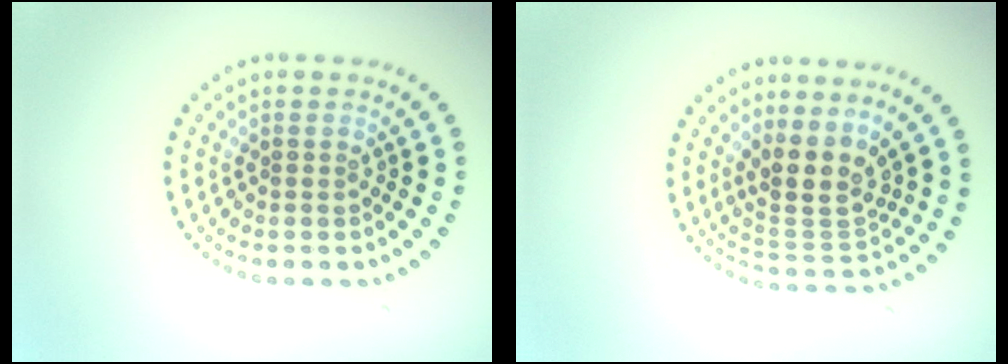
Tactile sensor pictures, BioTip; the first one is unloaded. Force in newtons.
{"total": 3.8, "press": 3.0, "slide": 2.4}